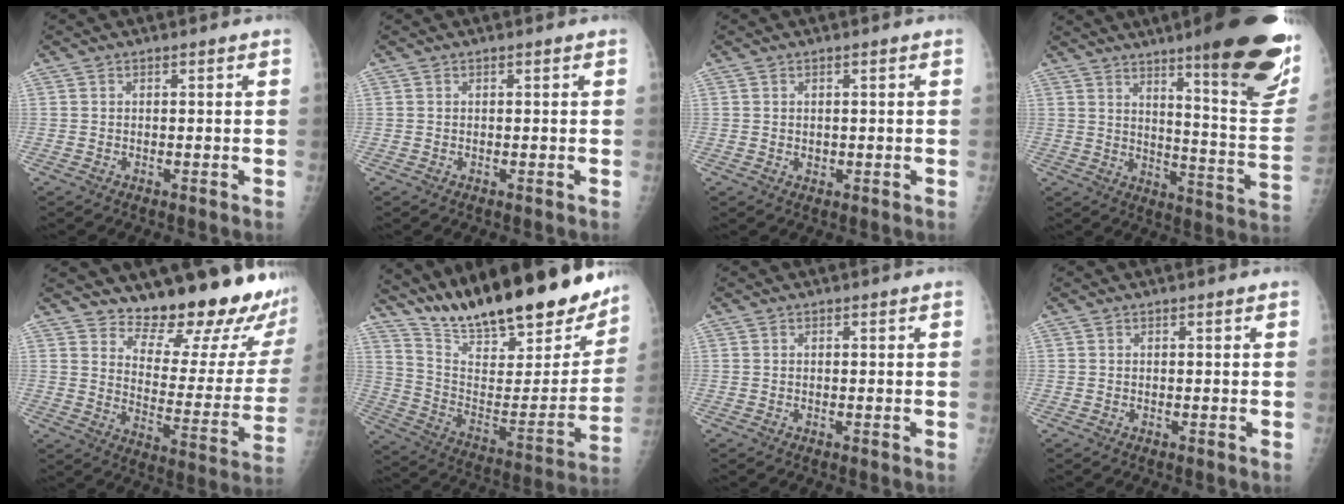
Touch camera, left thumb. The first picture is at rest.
{"total": 0.0}
{"total": 1.1, "force": [0.3, 0.8, 0.6], "torque": [-0.006, -0.002, 0.008]}
{"total": 25.6, "force": [14.8, 4.2, 20.5], "torque": [-0.235, -0.072, 0.210]}
{"total": 21.0, "force": [18.6, 4.8, 8.5], "torque": [-0.074, -0.176, 0.244]}
{"total": 29.4, "force": [24.0, 8.3, 14.8], "torque": [-0.210, -0.103, 0.361]}
{"total": 0.0}
{"total": 0.0}